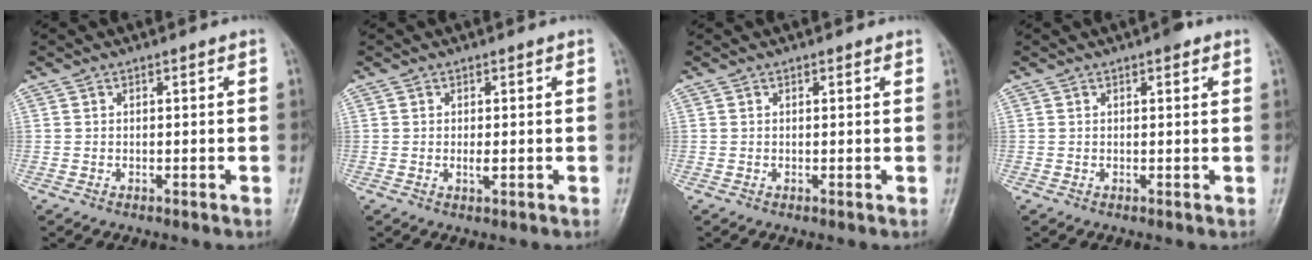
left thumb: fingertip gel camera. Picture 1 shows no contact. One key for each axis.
{"total": 1.4, "fx": 0.0, "fy": 0.5, "fz": 1.3, "tx": -0.022, "ty": -0.004, "tz": 0.000}
{"total": 0.8, "fx": 0.5, "fy": 0.5, "fz": 0.3, "tx": -0.001, "ty": -0.003, "tz": 0.002}
{"total": 2.3, "fx": 1.3, "fy": 0.9, "fz": 1.6, "tx": -0.016, "ty": -0.002, "tz": 0.014}